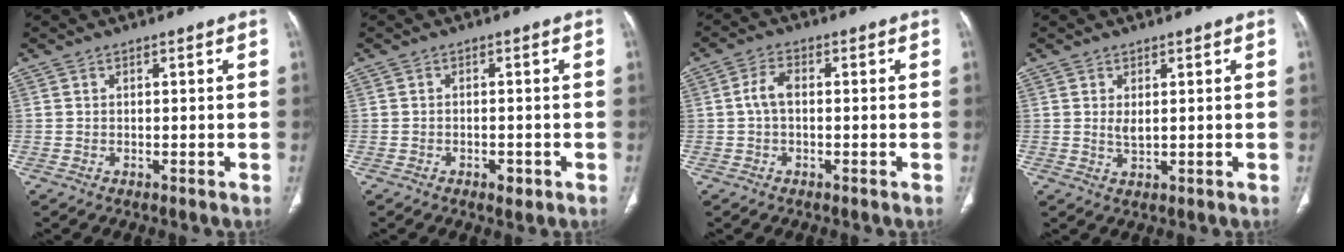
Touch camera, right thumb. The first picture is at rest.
{"total": 2.1, "force": [-1.1, 1.2, 1.4], "torque": [-0.016, 0.003, -0.012]}
{"total": 3.5, "force": [-0.1, 1.9, 2.9], "torque": [-0.060, 0.011, -0.007]}
{"total": 1.9, "force": [0.5, 0.9, 1.6], "torque": [-0.031, -0.008, 0.015]}